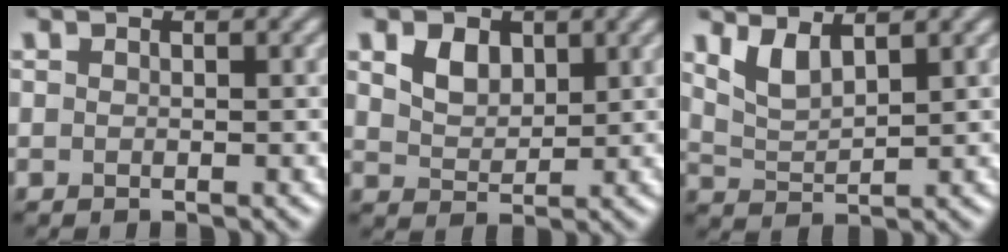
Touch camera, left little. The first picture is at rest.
{"total": 3.0, "force": [1.4, 2.0, 1.7], "torque": [-0.038, -0.001, 0.025]}
{"total": 2.9, "force": [2.0, 0.9, 1.9], "torque": [-0.045, -0.009, 0.046]}